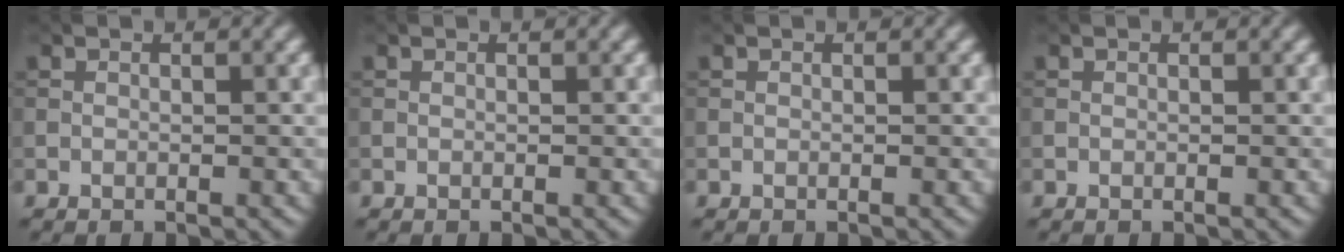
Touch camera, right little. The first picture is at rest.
{"total": 0.0}
{"total": 0.0}
{"total": 0.0}